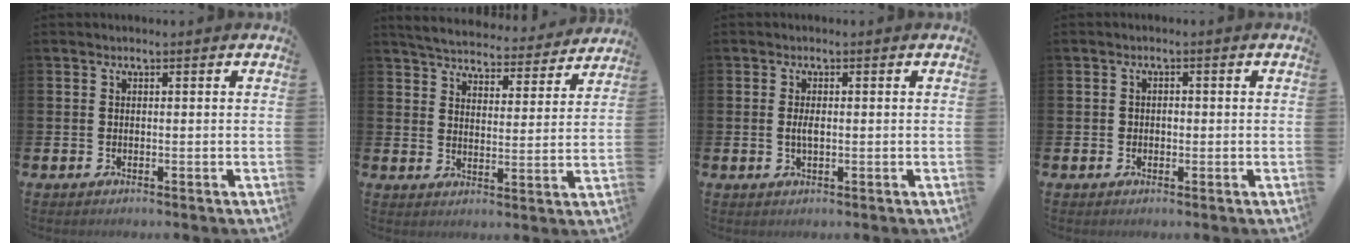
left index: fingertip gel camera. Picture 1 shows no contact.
{"total": 5.2, "force": [5.1, 0.7, 0.7], "torque": [-0.033, -0.040, 0.086]}
{"total": 2.2, "force": [0.0, 0.9, 2.1], "torque": [-0.037, 0.000, -0.002]}
{"total": 1.1, "force": [-0.1, 0.9, 0.5], "torque": [-0.008, 0.006, -0.004]}